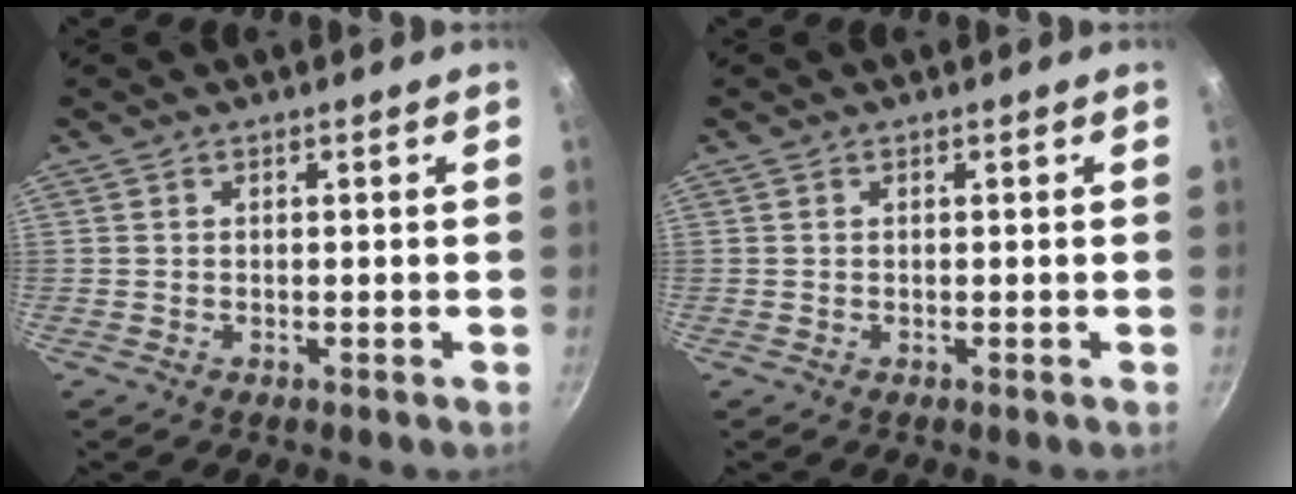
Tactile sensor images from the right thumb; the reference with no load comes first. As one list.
[{"total": 0.0}]